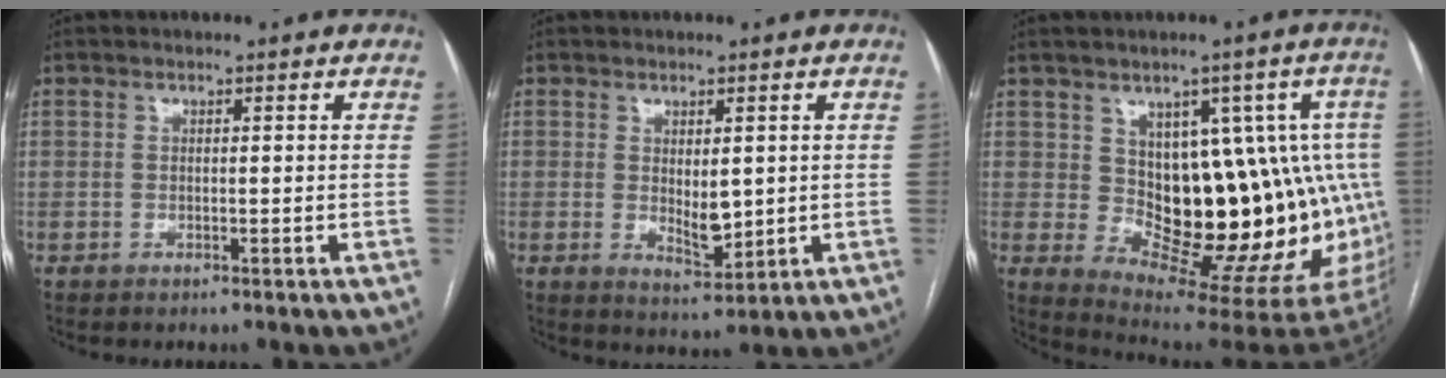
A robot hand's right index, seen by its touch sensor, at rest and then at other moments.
{"total": 4.6, "force": [0.4, 2.1, 4.1], "torque": [-0.067, -0.012, 0.017]}
{"total": 16.7, "force": [0.8, 7.7, 14.8], "torque": [-0.146, 0.025, 0.030]}